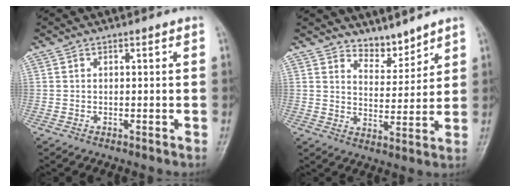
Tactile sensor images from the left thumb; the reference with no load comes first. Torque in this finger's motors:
{"motor_torque": [-0.14, -0.05, 0.00, 0.00, 0.05]}